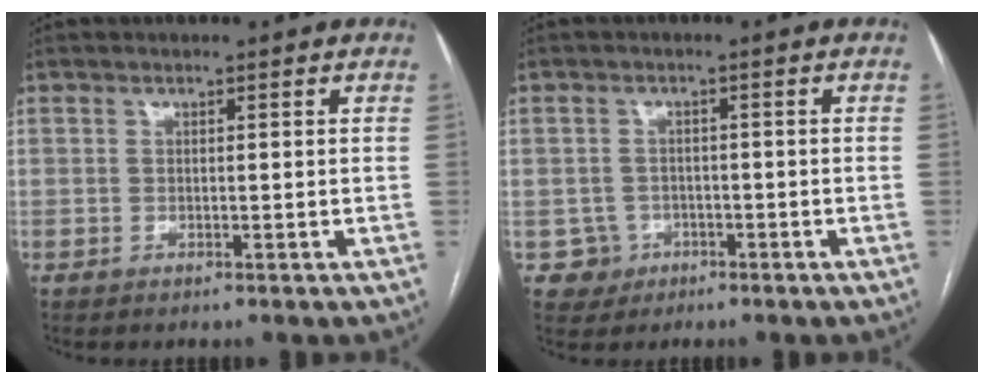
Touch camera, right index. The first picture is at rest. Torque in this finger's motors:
{"motor_torque": [-0.24, 0.12, -0.83, -0.20]}